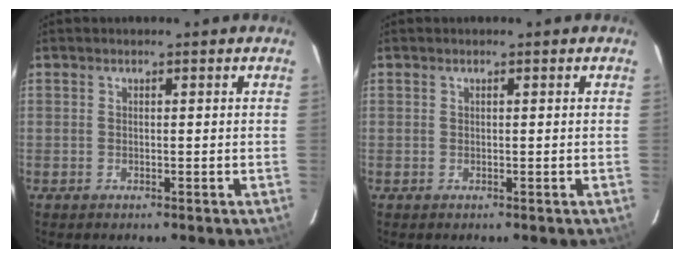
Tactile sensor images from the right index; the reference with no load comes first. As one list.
[{"total": 0.0}]